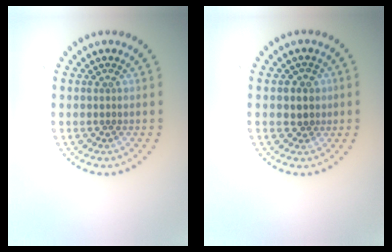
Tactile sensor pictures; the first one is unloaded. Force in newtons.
{"total": 1.5, "press": 1.3, "slide": 0.6}